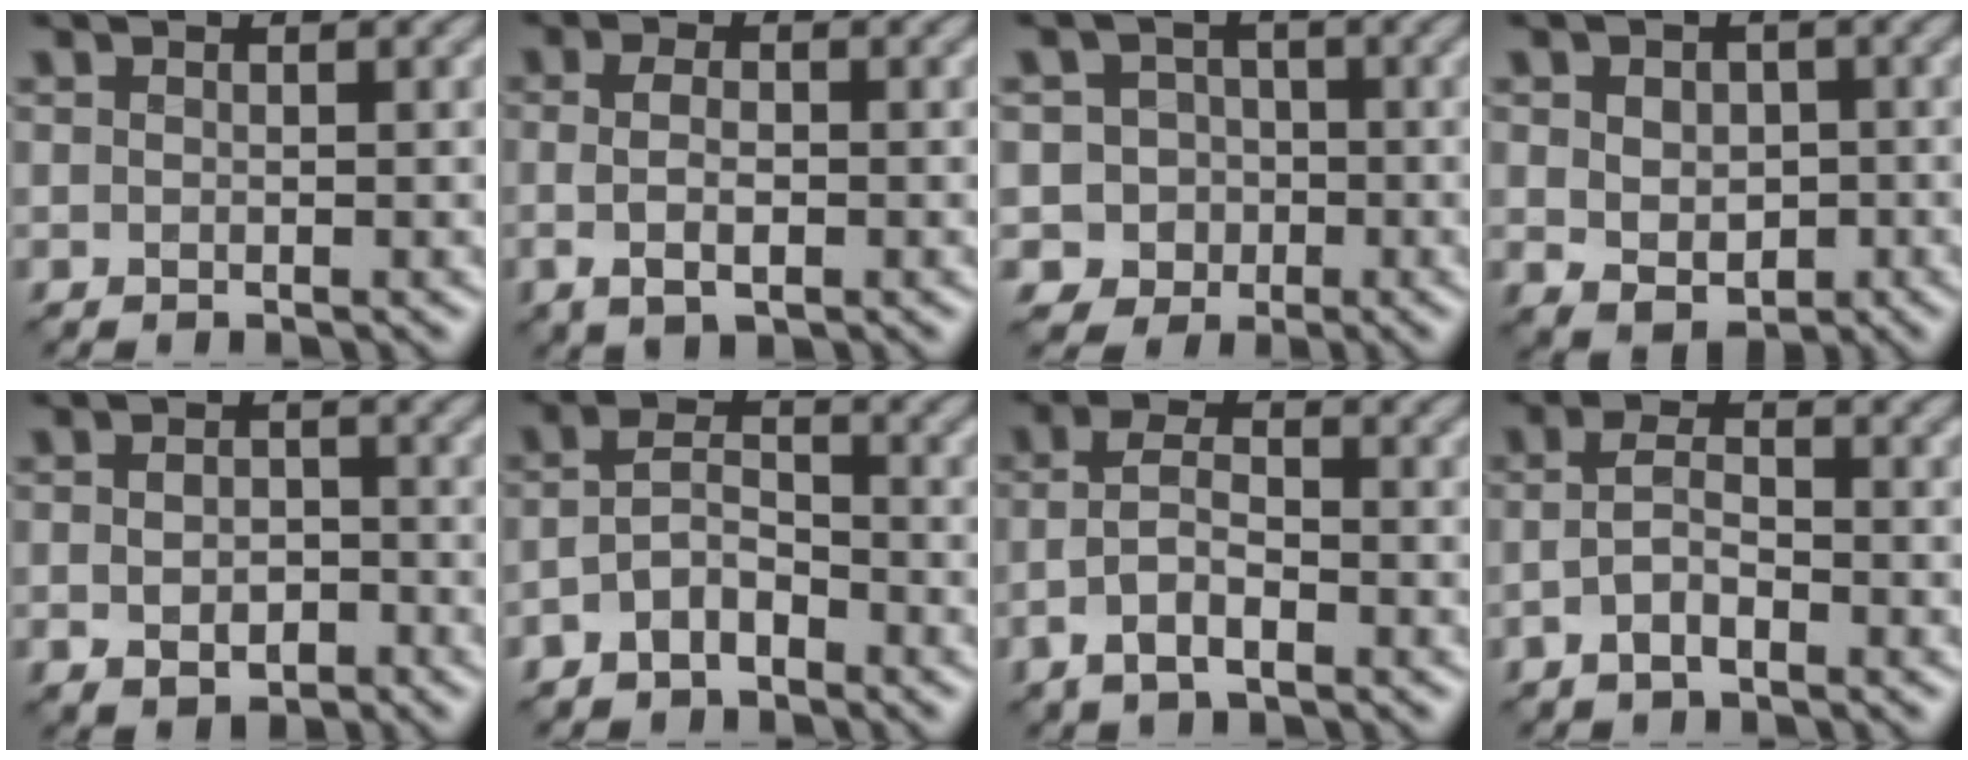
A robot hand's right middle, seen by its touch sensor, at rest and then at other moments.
{"total": 2.6, "force": [-0.5, 1.1, 2.2], "torque": [-0.052, 0.000, -0.006]}
{"total": 6.0, "force": [-2.1, 5.6, 0.4], "torque": [0.007, 0.006, -0.063]}
{"total": 4.4, "force": [-0.4, 3.5, 2.6], "torque": [-0.035, -0.005, -0.003]}
{"total": 2.8, "force": [-1.1, 1.9, 1.8], "torque": [-0.024, -0.001, -0.021]}
{"total": 3.1, "force": [-1.9, 1.5, 1.9], "torque": [-0.037, 0.011, -0.040]}
{"total": 3.6, "force": [-1.8, 1.5, 2.8], "torque": [-0.059, 0.008, -0.038]}
{"total": 2.5, "force": [-1.3, 0.9, 1.9], "torque": [-0.044, 0.006, -0.030]}